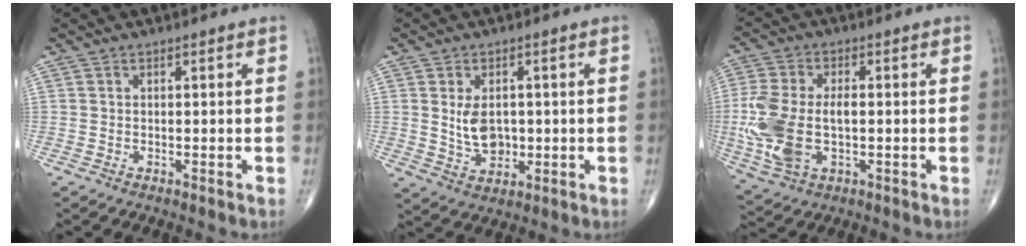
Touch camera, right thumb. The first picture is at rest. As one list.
[{"total": 6.4, "force": [0.4, 4.3, 4.7], "torque": [-0.065, -0.010, 0.019]}, {"total": 15.4, "force": [-1.9, 8.8, 12.5], "torque": [-0.289, 0.003, -0.027]}]